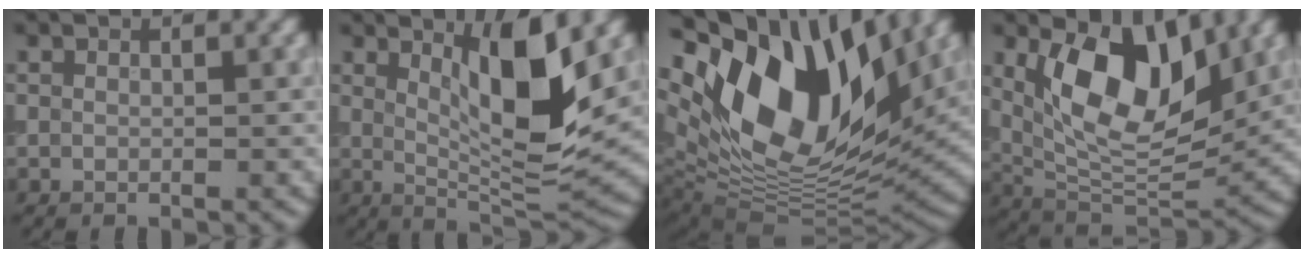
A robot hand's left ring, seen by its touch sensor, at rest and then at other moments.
{"total": 8.0, "force": [2.5, 1.8, 7.3], "torque": [-0.118, -0.017, 0.049]}
{"total": 17.5, "force": [6.9, 9.5, 13.0], "torque": [-0.253, 0.018, 0.117]}
{"total": 10.7, "force": [3.4, 5.4, 8.6], "torque": [-0.151, -0.009, 0.056]}